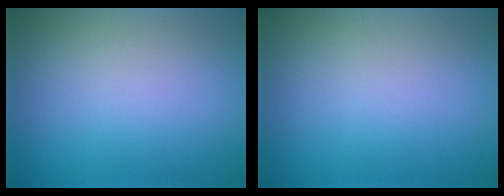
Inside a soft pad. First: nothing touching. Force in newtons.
{"total": 0.0}